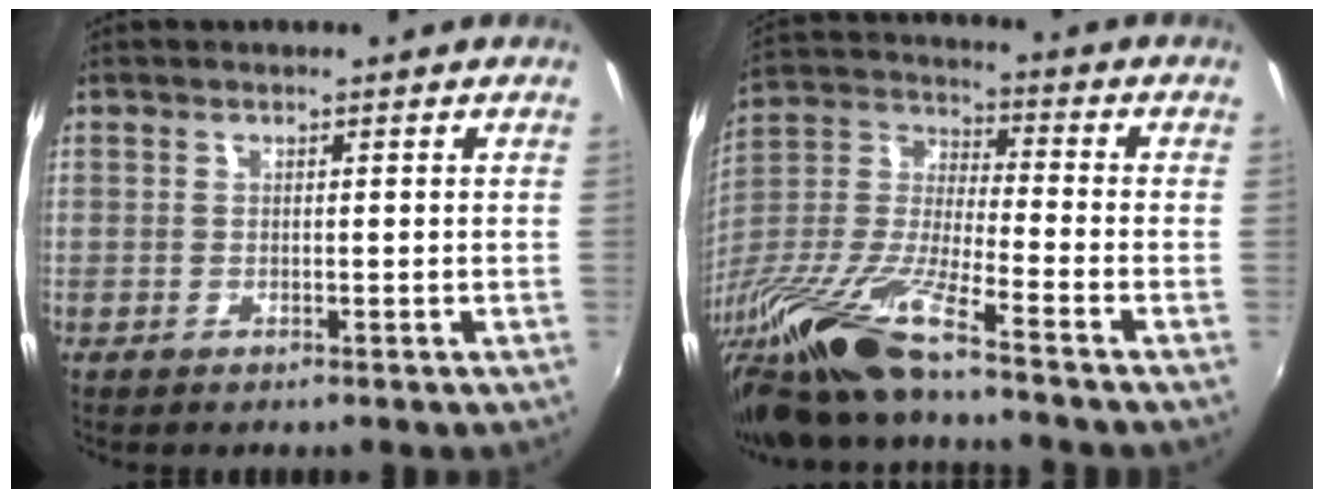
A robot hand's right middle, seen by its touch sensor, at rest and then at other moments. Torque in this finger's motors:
{"motor_torque": [1.11, -1.03, 0.98, 0.21]}